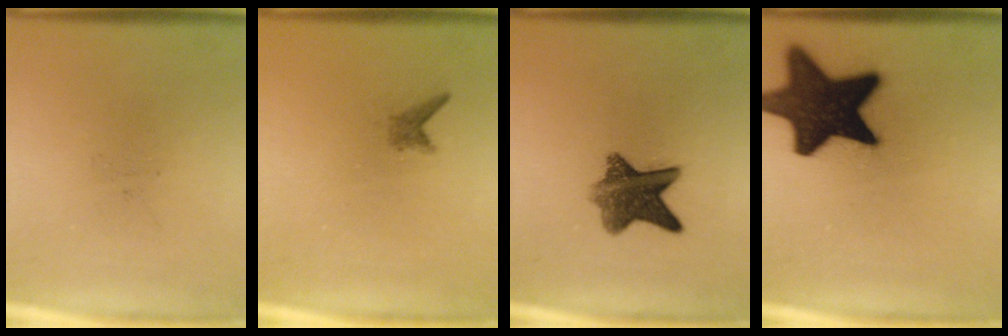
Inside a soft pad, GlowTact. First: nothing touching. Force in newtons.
{"total": 1.0}
{"total": 8.4}
{"total": 19.1}